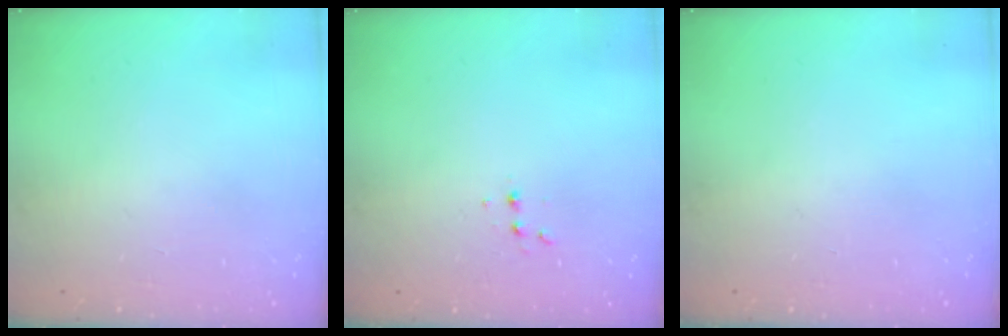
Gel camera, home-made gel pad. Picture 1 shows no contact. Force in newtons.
{"total": 2.6, "press": 2.5, "slide": 0.8}
{"total": 0.0}